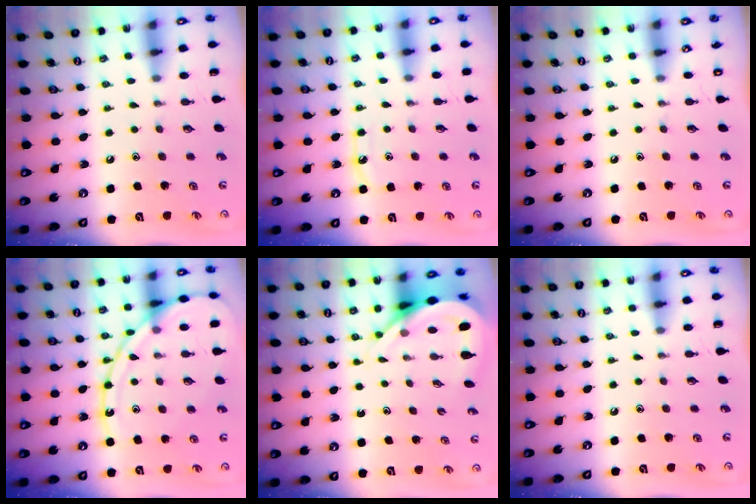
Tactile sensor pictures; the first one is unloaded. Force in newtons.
{"total": 6.1, "press": 6.1, "slide": 0.8}
{"total": 0.0}
{"total": 13.7, "press": 13.6, "slide": 1.2}
{"total": 8.7, "press": 8.6, "slide": 1.1}
{"total": 0.0}